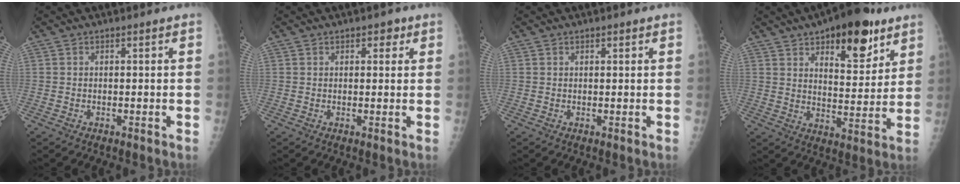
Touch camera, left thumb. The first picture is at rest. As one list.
[{"total": 2.2, "force": [1.3, 1.4, 1.2], "torque": [0.002, -0.004, 0.015]}, {"total": 0.9, "force": [0.6, 0.4, 0.5], "torque": [-0.005, -0.003, 0.009]}, {"total": 16.5, "force": [9.6, 7.2, 11.3], "torque": [-0.112, -0.048, 0.141]}]